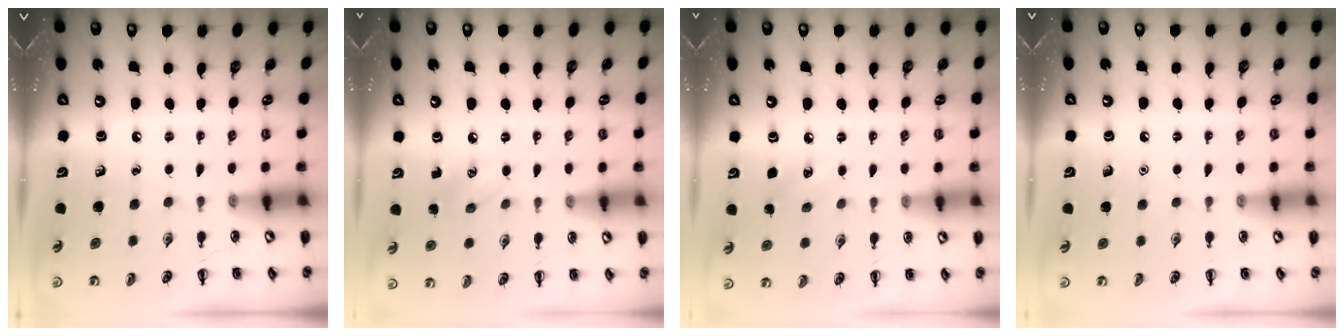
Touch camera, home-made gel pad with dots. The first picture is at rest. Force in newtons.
{"total": 4.9, "press": 4.7, "slide": 1.4}
{"total": 5.2, "press": 5.0, "slide": 1.4}
{"total": 1.6, "press": 1.5, "slide": 0.1}